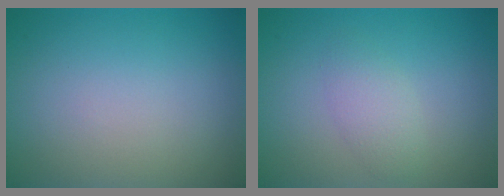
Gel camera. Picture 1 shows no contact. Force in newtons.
{"total": 2.0, "press": 2.0, "slide": 0.1}